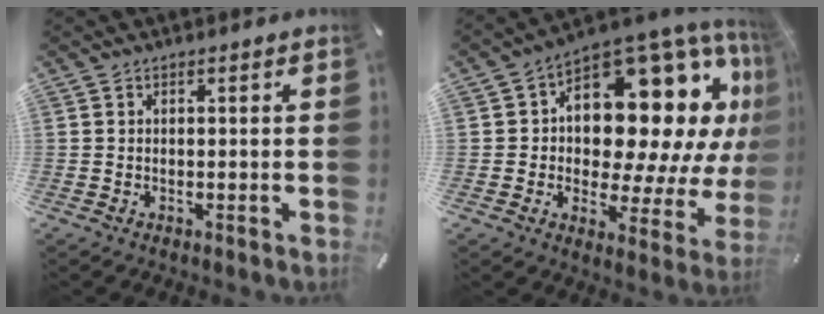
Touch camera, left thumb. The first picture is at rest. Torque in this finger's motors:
{"motor_torque": [1.05, 1.03, 1.27, 0.61, 0.32]}